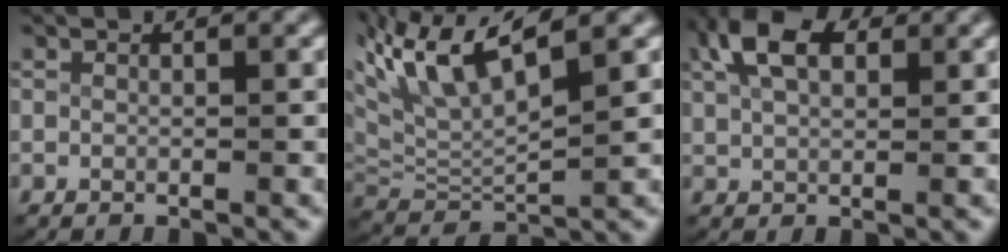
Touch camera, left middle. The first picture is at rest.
{"total": 9.0, "force": [4.0, 5.2, 6.3], "torque": [-0.154, -0.001, 0.073]}
{"total": 4.9, "force": [2.6, 2.6, 3.3], "torque": [-0.079, -0.001, 0.050]}